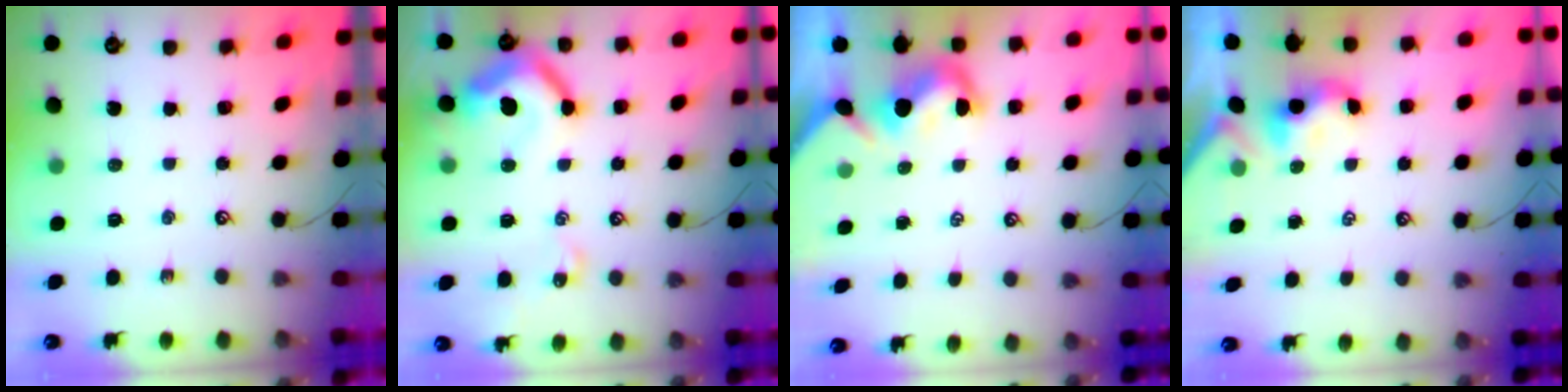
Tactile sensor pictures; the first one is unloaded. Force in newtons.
{"total": 12.2, "press": 12.1, "slide": 1.4}
{"total": 1.7, "press": 1.7, "slide": 0.4}
{"total": 0.6, "press": 0.5, "slide": 0.4}